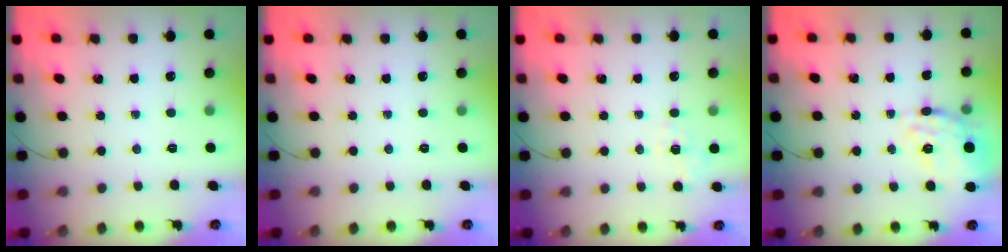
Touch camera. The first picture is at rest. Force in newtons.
{"total": 0.0}
{"total": 1.6, "press": 0.1, "slide": 1.6}
{"total": 12.5, "press": 12.3, "slide": 2.0}